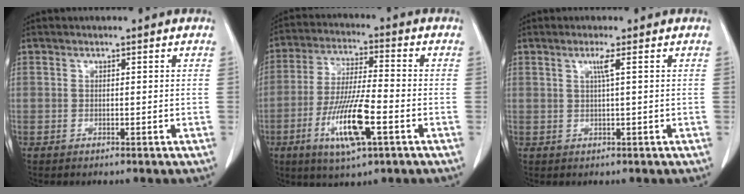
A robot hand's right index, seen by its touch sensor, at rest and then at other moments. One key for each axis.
{"total": 12.1, "fx": -4.5, "fy": 1.6, "fz": 11.1, "tx": -0.216, "ty": -0.015, "tz": -0.080}
{"total": 1.8, "fx": 0.6, "fy": -0.5, "fz": 1.6, "tx": -0.034, "ty": 0.000, "tz": 0.013}